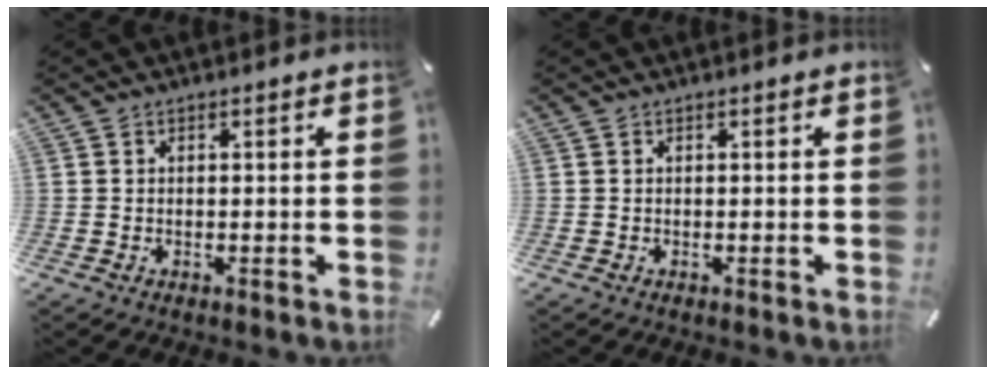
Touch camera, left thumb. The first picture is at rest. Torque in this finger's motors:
{"motor_torque": [0.01, 0.00, 0.05, 0.05, 0.00]}